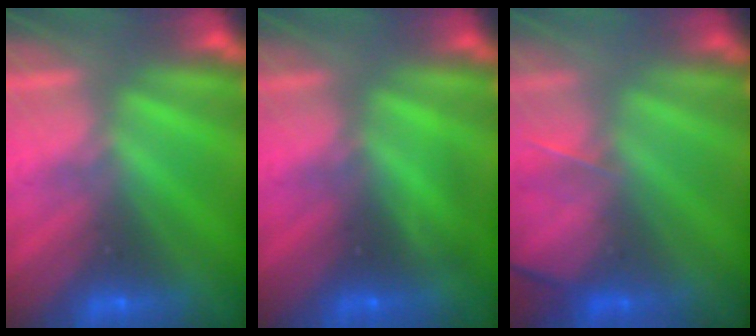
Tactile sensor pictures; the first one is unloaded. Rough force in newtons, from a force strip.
{"total": 1.9}
{"total": 2.1}